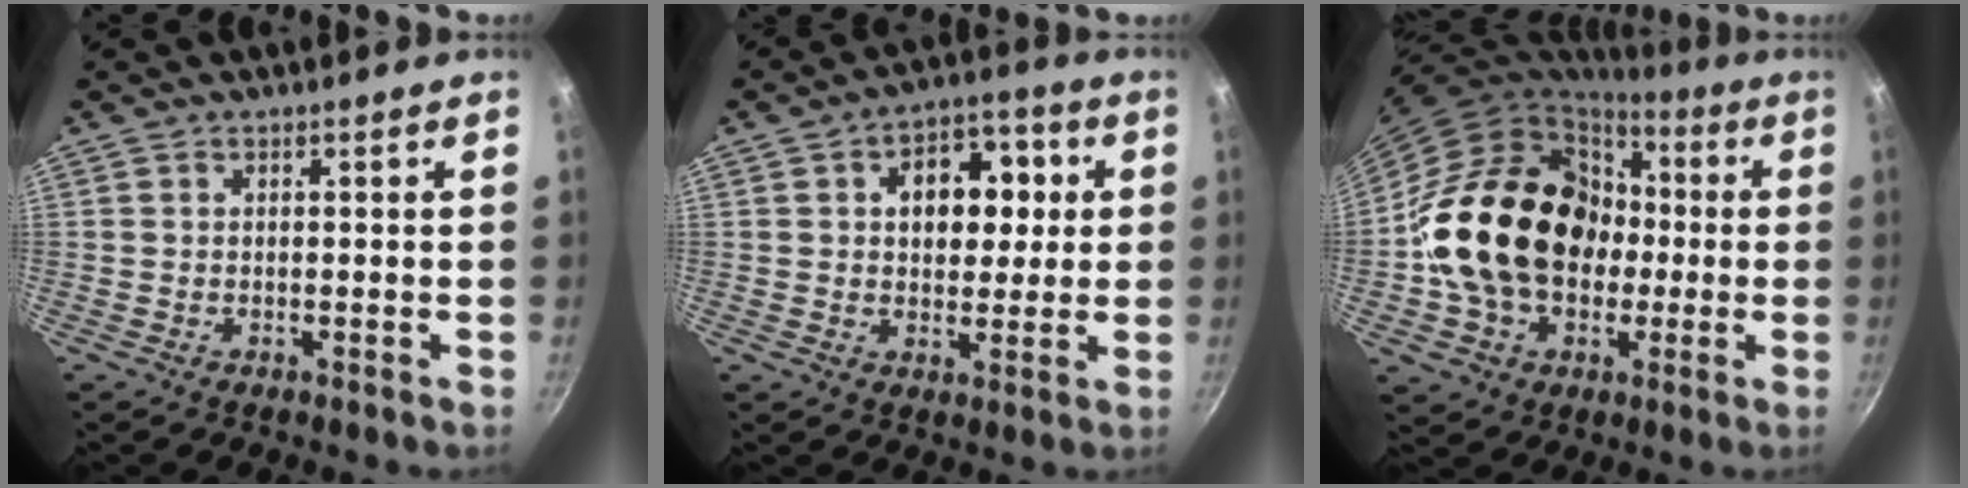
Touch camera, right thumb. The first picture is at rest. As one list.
[{"total": 11.6, "force": [2.3, 8.0, 8.1], "torque": [-0.071, 0.010, 0.024]}, {"total": 23.7, "force": [-0.2, 18.4, 14.9], "torque": [-0.234, 0.048, 0.005]}]